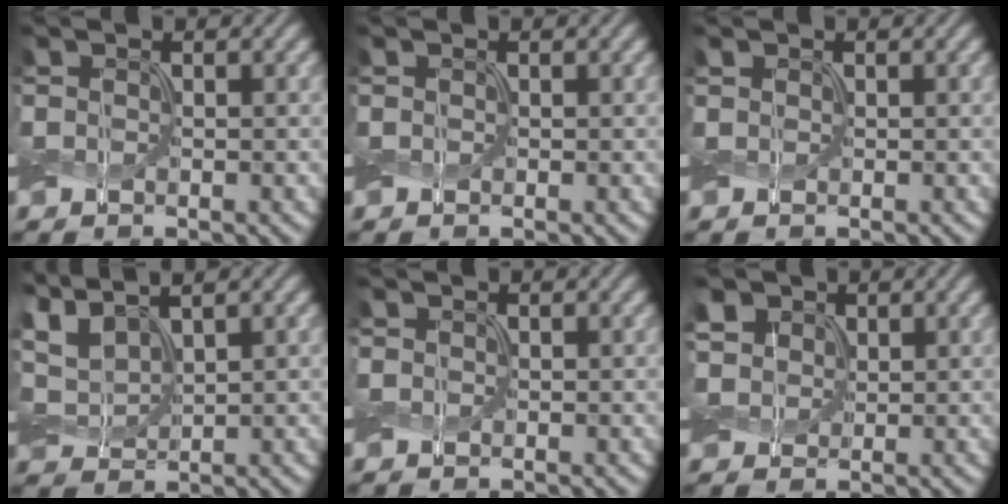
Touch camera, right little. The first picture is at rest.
{"total": 0.0}
{"total": 0.0}
{"total": 4.3, "force": [2.3, 2.0, 3.0], "torque": [-0.078, 0.020, 0.042]}
{"total": 0.0}
{"total": 4.8, "force": [2.3, 3.6, 2.3], "torque": [-0.091, 0.014, 0.038]}